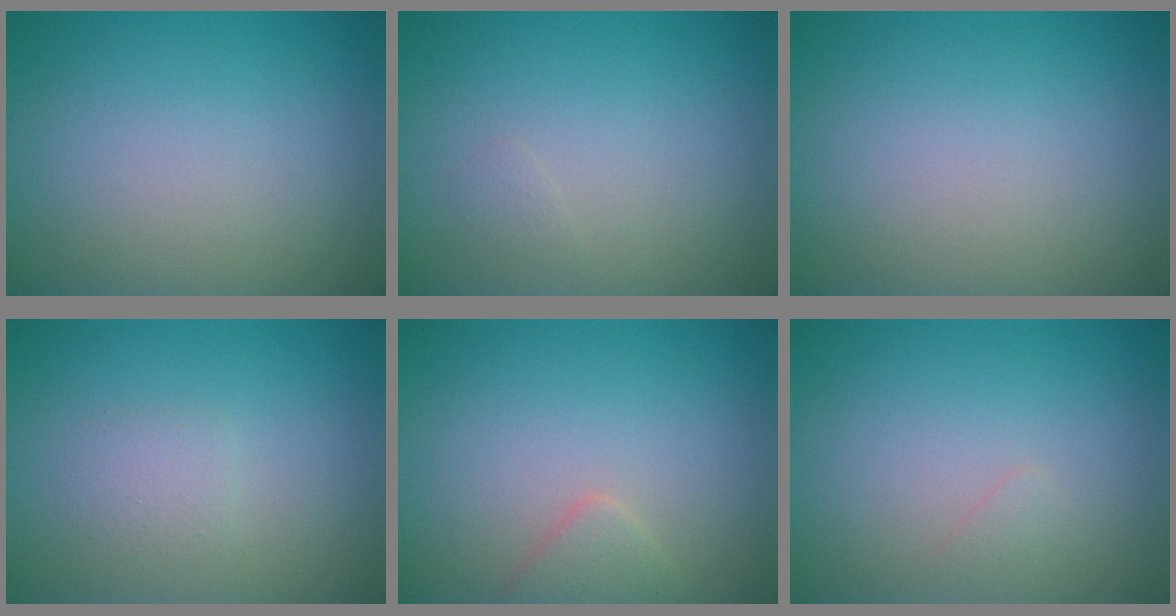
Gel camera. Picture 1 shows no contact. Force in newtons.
{"total": 0.5, "press": 0.5, "slide": 0.0}
{"total": 0.0}
{"total": 1.3, "press": 1.3, "slide": 0.1}
{"total": 1.6, "press": 1.6, "slide": 0.1}
{"total": 0.6, "press": 0.6, "slide": 0.1}